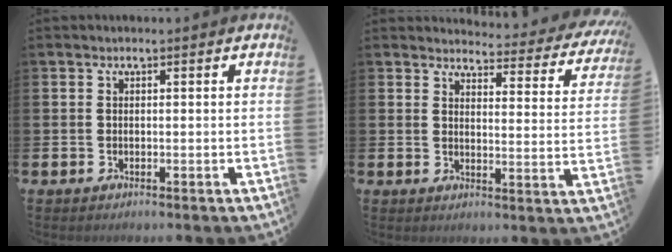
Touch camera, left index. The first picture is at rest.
{"total": 3.1, "force": [3.0, 0.7, 0.5], "torque": [-0.012, -0.034, 0.042]}